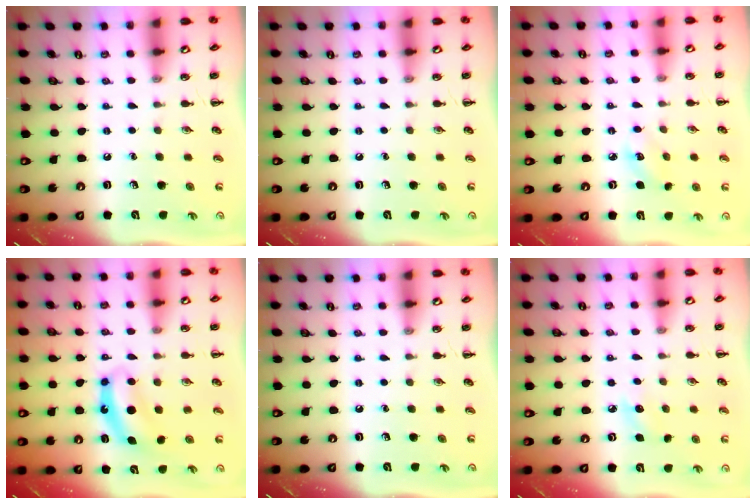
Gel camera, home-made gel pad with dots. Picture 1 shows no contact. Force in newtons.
{"total": 0.0}
{"total": 3.5, "press": 3.5, "slide": 0.8}
{"total": 7.1, "press": 7.1, "slide": 0.6}
{"total": 0.0}
{"total": 6.5, "press": 6.3, "slide": 1.7}